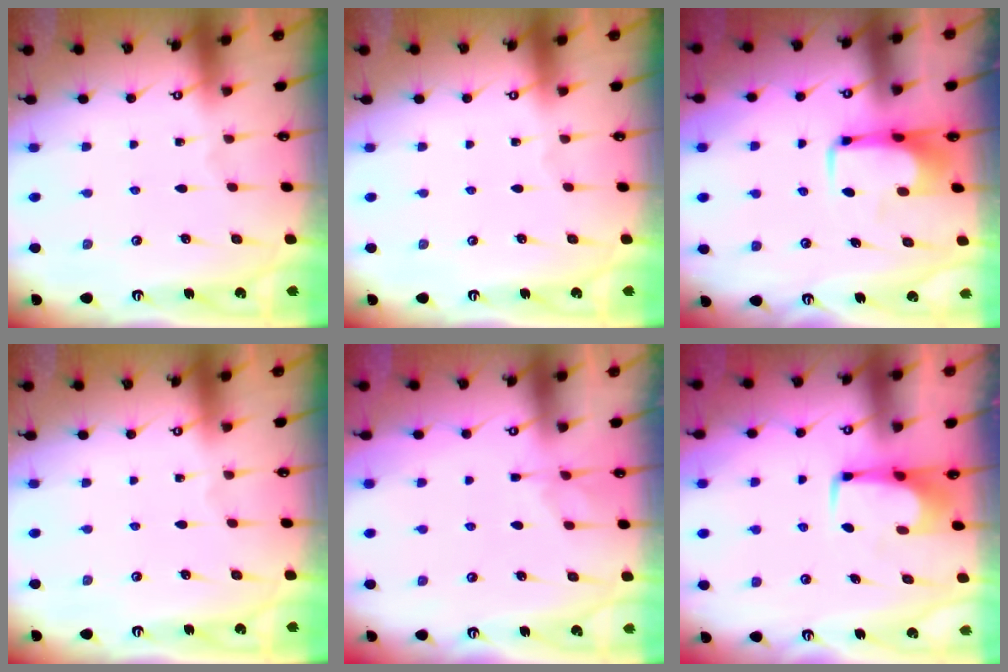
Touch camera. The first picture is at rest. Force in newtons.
{"total": 0.0}
{"total": 5.7, "press": 5.6, "slide": 1.1}
{"total": 0.0}
{"total": 5.8, "press": 5.7, "slide": 1.3}
{"total": 1.6, "press": 1.4, "slide": 0.7}